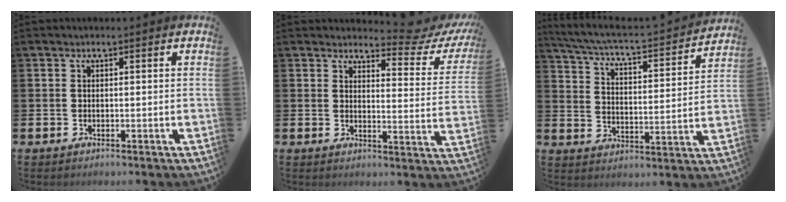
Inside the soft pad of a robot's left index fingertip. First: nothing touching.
{"total": 4.5, "force": [4.1, 1.2, 1.3], "torque": [-0.012, -0.035, 0.061]}
{"total": 5.0, "force": [4.6, 0.6, 1.7], "torque": [-0.055, -0.043, 0.069]}